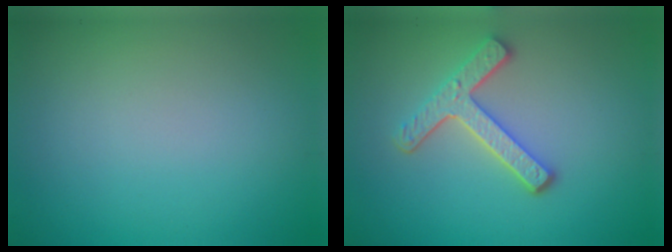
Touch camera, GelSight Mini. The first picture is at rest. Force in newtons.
{"total": 3.6, "press": 3.0, "slide": 2.0}